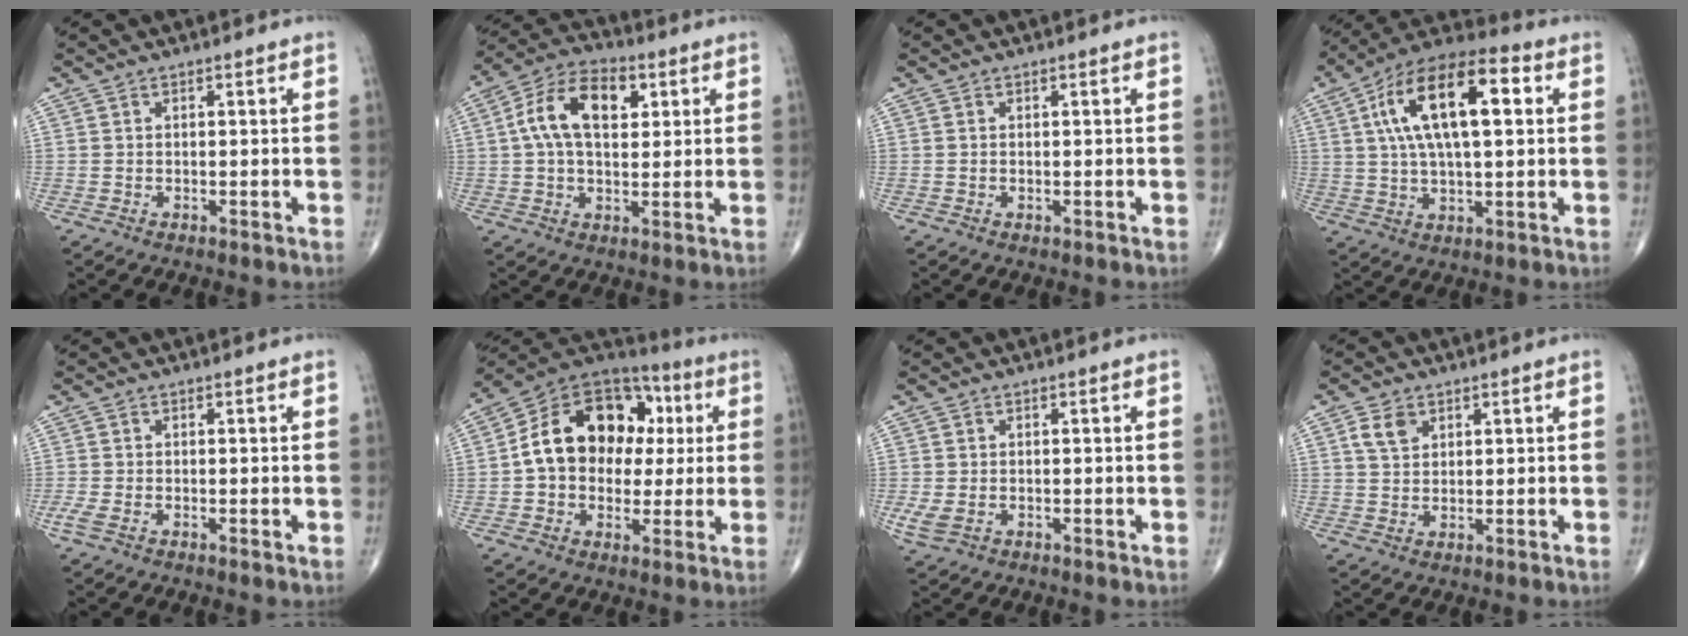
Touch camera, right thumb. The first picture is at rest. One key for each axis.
{"total": 13.2, "fx": 3.3, "fy": 7.8, "fz": 10.1, "tx": -0.169, "ty": 0.016, "tz": 0.049}
{"total": 0.0}
{"total": 19.0, "fx": 4.5, "fy": 8.2, "fz": 16.5, "tx": -0.278, "ty": 0.021, "tz": 0.067}
{"total": 2.1, "fx": -0.7, "fy": 0.8, "fz": 1.8, "tx": -0.046, "ty": -0.005, "tz": -0.021}
{"total": 20.3, "fx": 2.3, "fy": 15.0, "fz": 13.6, "tx": -0.194, "ty": 0.034, "tz": 0.032}
{"total": 2.9, "fx": -0.6, "fy": 1.9, "fz": 2.2, "tx": -0.055, "ty": -0.004, "tz": -0.010}
{"total": 4.3, "fx": 1.9, "fy": 3.0, "fz": 2.4, "tx": -0.036, "ty": -0.004, "tz": 0.039}